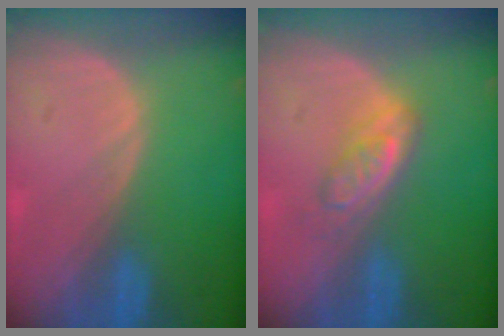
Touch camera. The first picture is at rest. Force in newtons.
{"total": 4.3, "press": 4.2, "slide": 0.8}